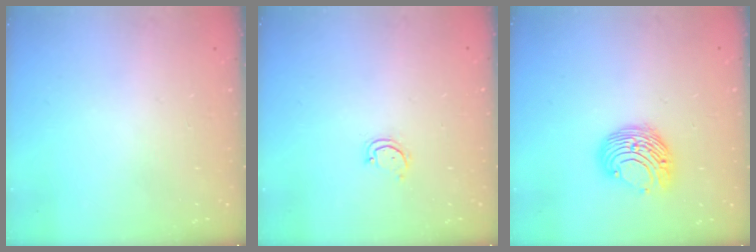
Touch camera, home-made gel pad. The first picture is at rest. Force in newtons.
{"total": 2.9, "press": 2.9, "slide": 0.3}
{"total": 10.7, "press": 10.7, "slide": 0.5}